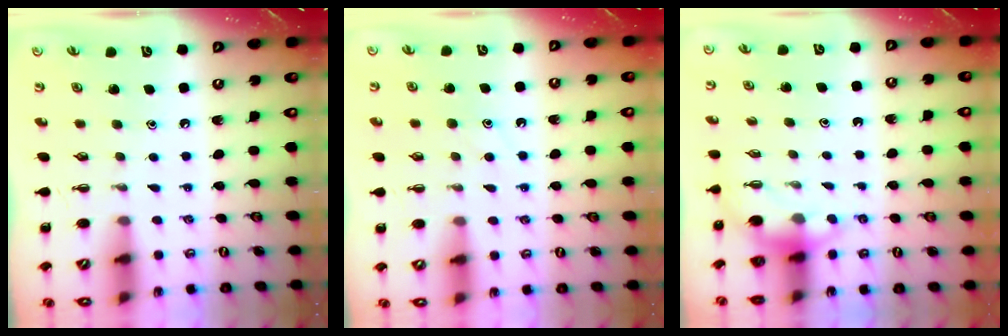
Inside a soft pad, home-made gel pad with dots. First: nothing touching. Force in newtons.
{"total": 8.0, "press": 8.0, "slide": 1.0}
{"total": 4.2, "press": 4.1, "slide": 0.8}